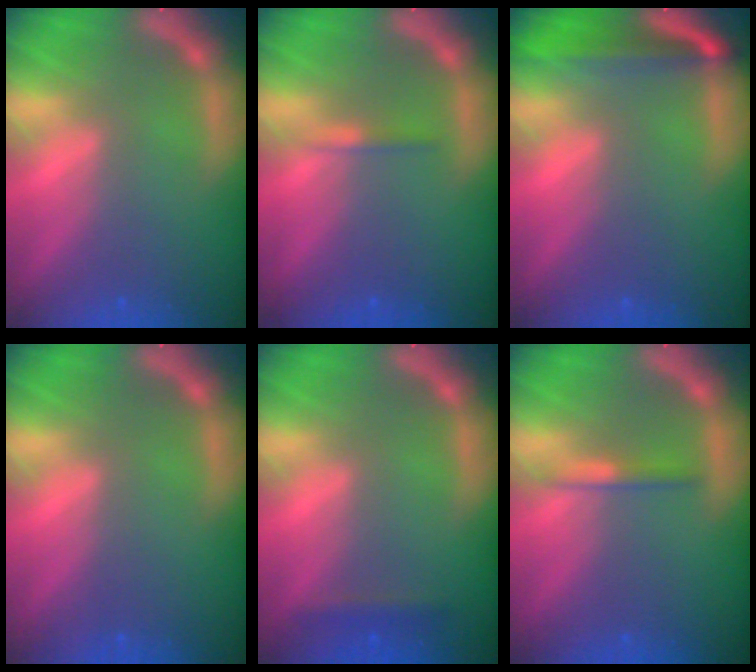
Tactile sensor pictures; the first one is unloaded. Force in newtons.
{"total": 0.9}
{"total": 5.0}
{"total": 0.0}
{"total": 1.4}
{"total": 1.4}